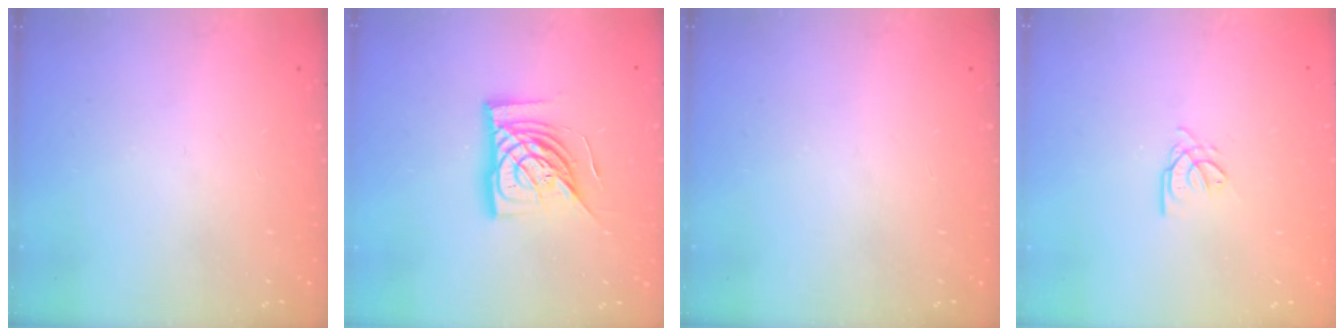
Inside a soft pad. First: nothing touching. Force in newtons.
{"total": 15.6, "press": 15.5, "slide": 1.7}
{"total": 0.0}
{"total": 2.6, "press": 2.6, "slide": 0.1}